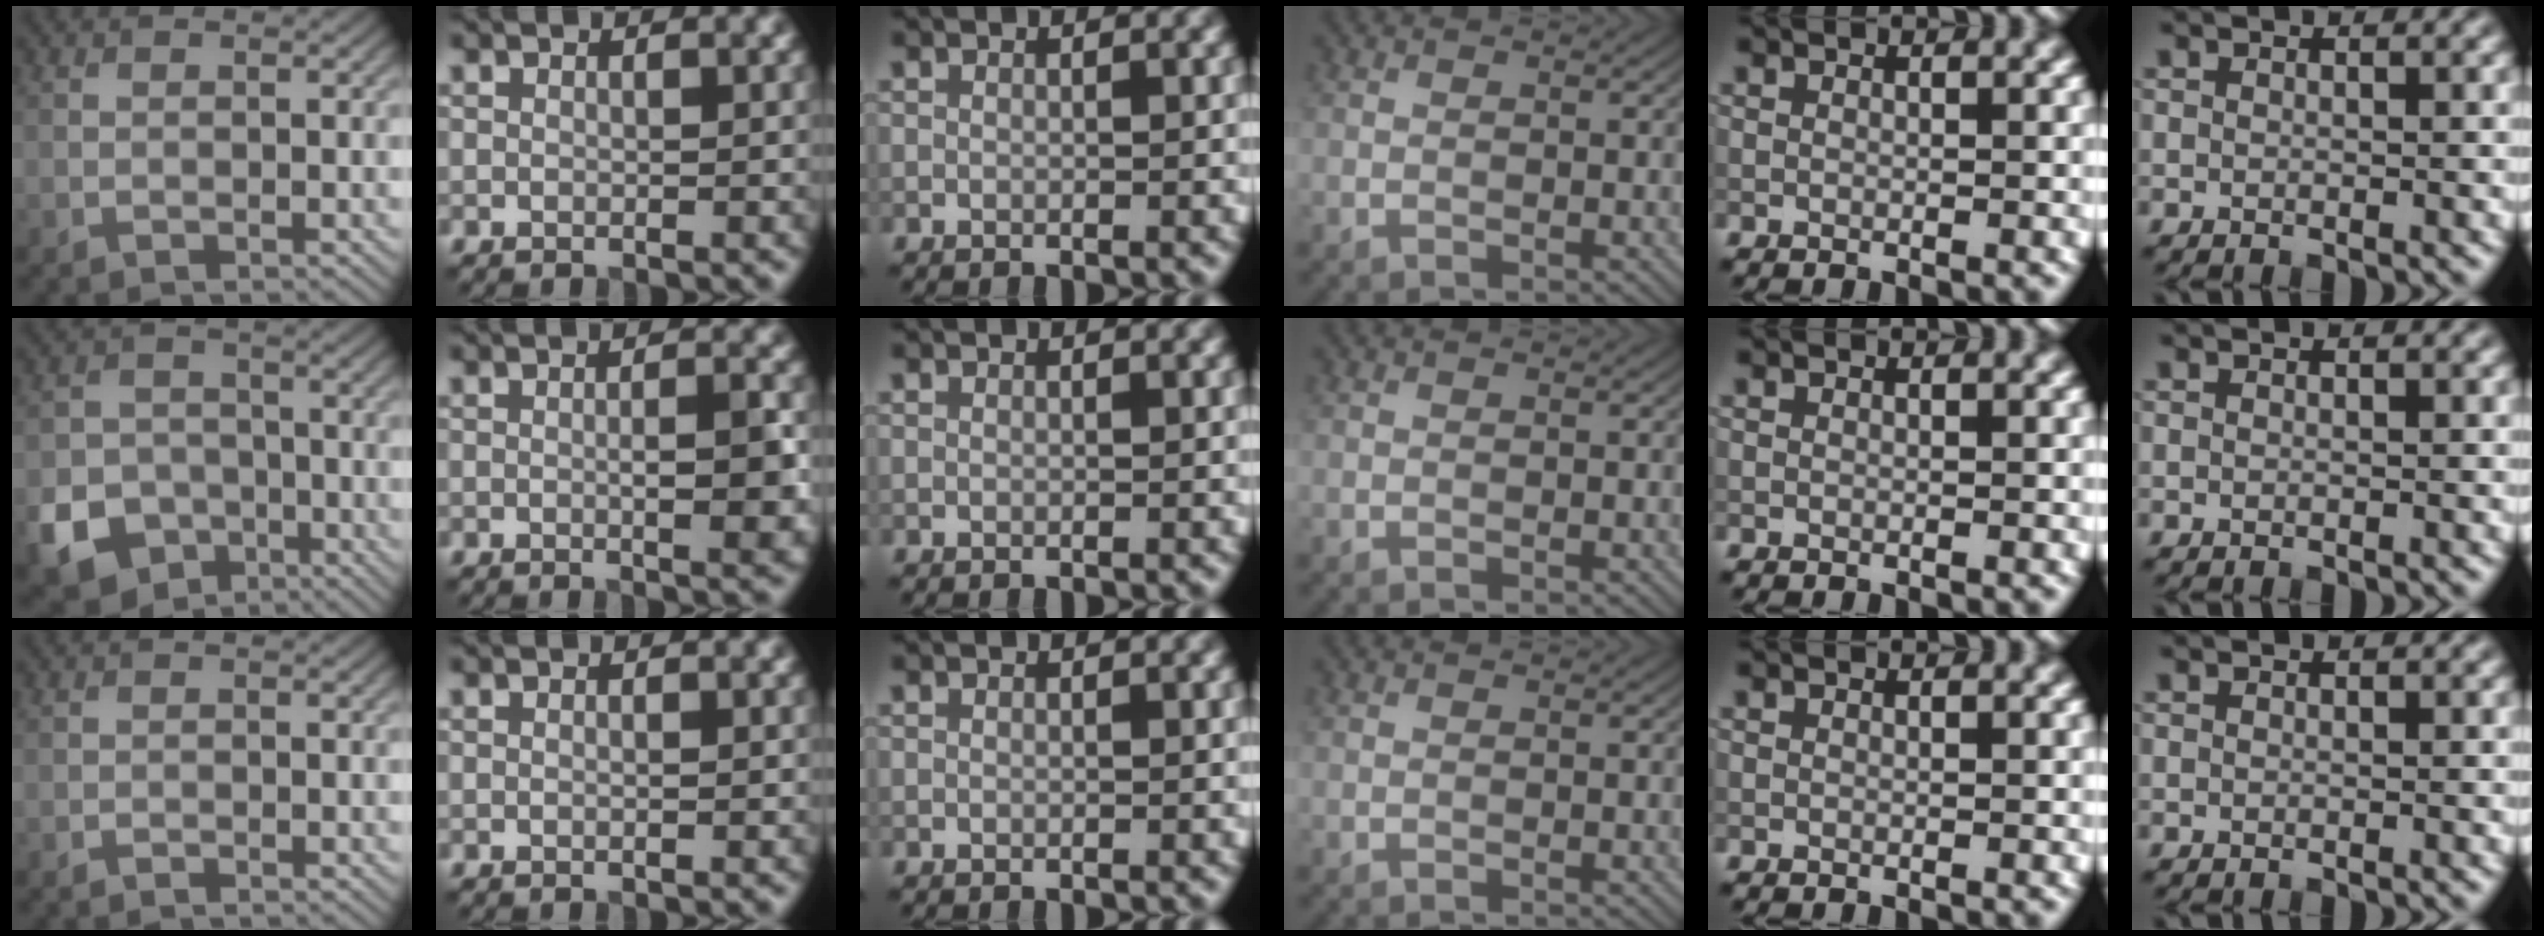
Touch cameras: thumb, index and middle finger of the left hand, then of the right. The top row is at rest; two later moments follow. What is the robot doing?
{"motion": "lift_and_place", "object": "coin"}